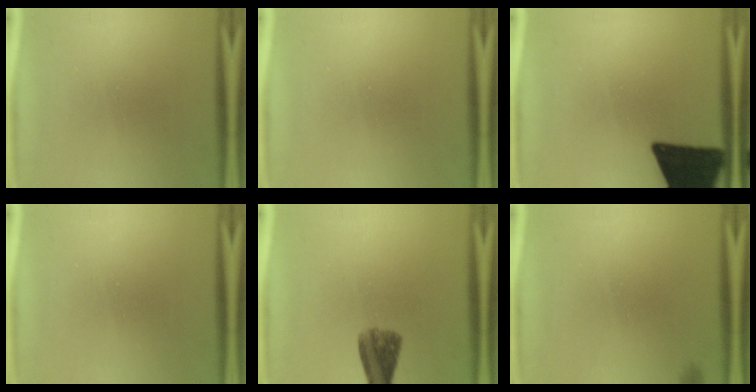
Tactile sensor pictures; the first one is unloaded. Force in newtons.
{"total": 0.0}
{"total": 18.8}
{"total": 0.0}
{"total": 5.6}
{"total": 0.6}